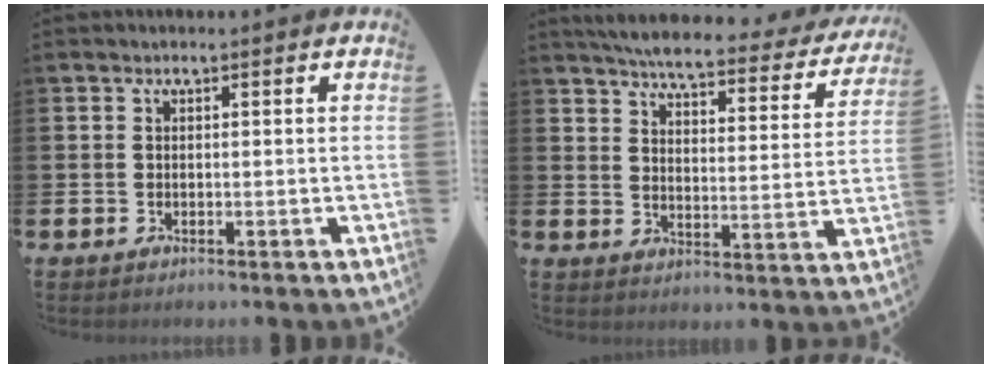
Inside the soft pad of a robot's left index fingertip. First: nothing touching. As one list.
[{"total": 5.5, "force": [5.0, 0.8, 2.0], "torque": [-0.052, -0.040, 0.078]}]